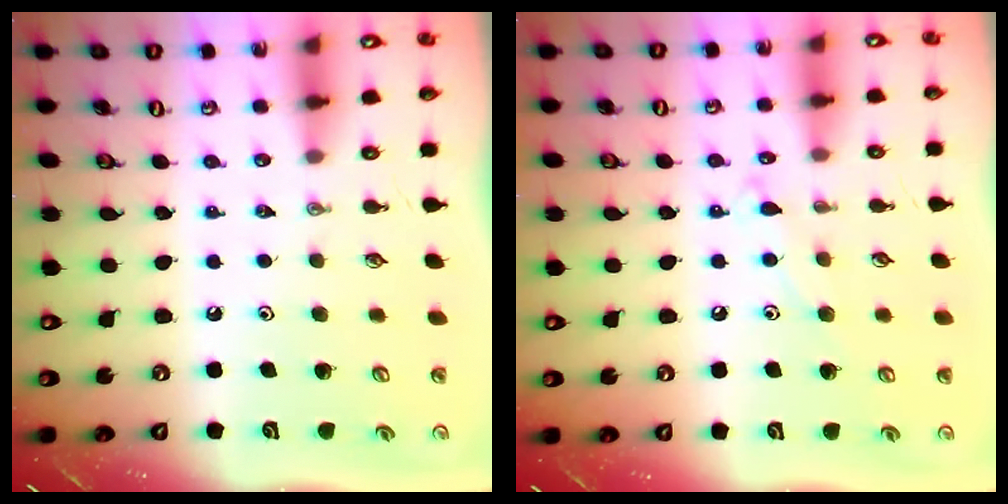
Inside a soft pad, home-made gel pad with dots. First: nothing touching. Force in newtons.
{"total": 7.0, "press": 6.9, "slide": 0.7}